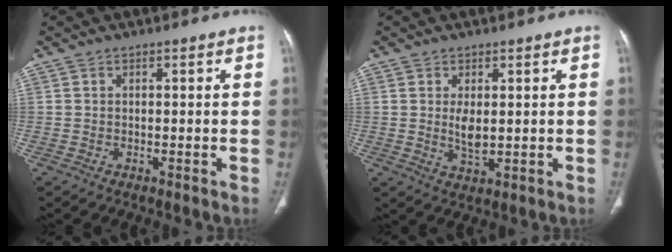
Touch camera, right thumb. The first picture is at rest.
{"total": 3.7, "force": [0.5, 1.7, 3.3], "torque": [-0.060, -0.012, 0.018]}